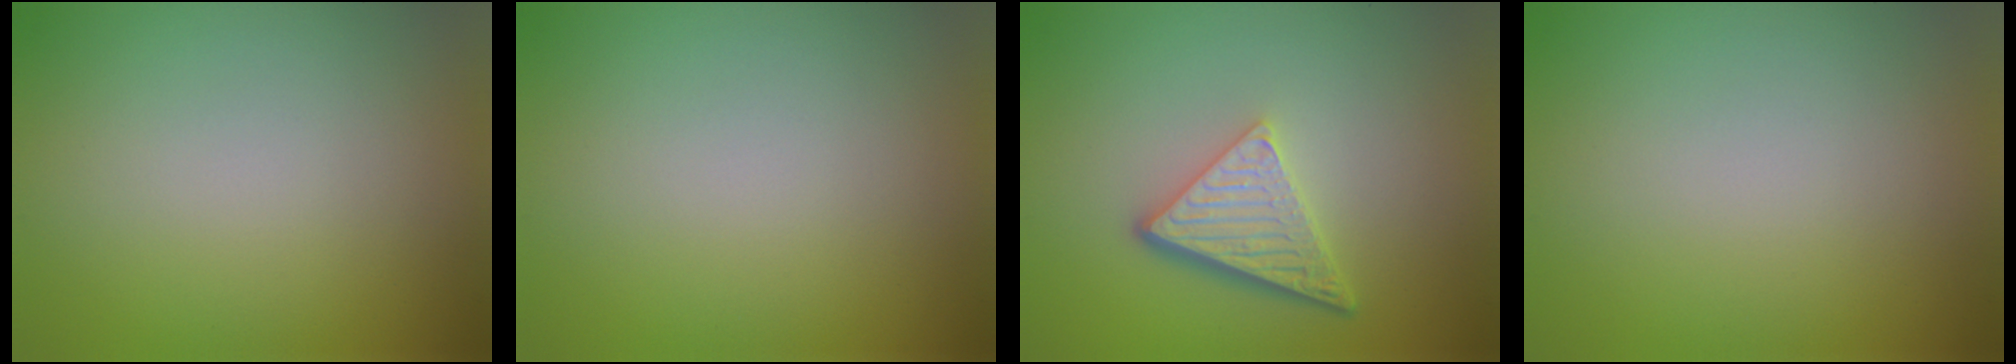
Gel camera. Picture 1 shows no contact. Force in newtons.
{"total": 0.0}
{"total": 4.8, "press": 3.5, "slide": 3.4}
{"total": 0.0}